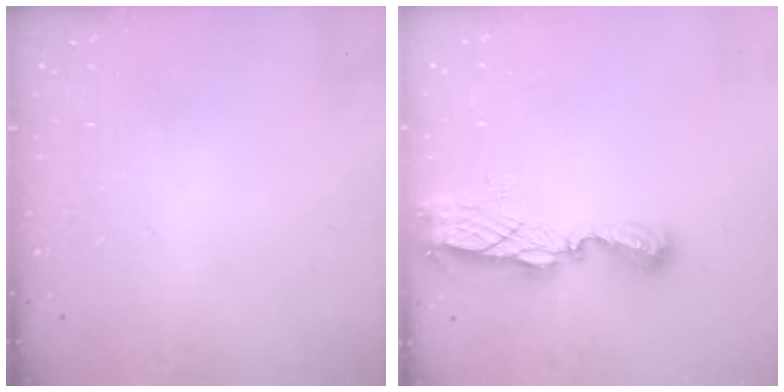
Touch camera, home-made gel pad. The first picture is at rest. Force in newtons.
{"total": 7.4, "press": 7.4, "slide": 0.2}